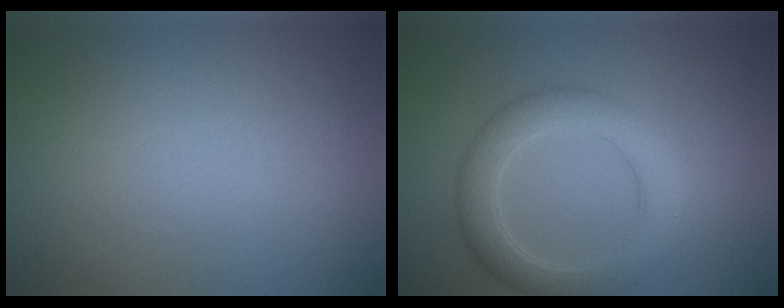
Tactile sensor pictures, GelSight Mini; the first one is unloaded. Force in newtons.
{"total": 4.7, "press": 4.7, "slide": 0.2}